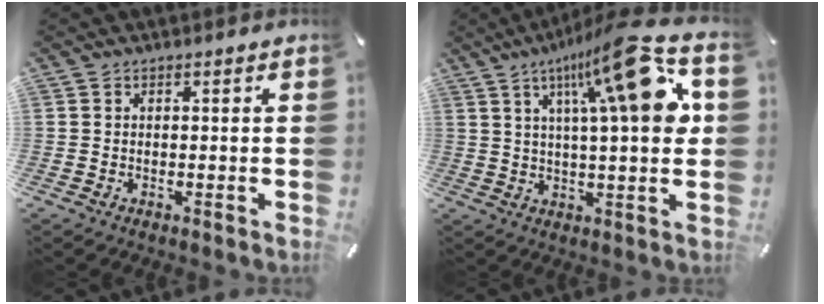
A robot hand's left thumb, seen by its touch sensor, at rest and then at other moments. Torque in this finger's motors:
{"motor_torque": [2.23, 2.78, 1.50, -1.27, 0.20]}